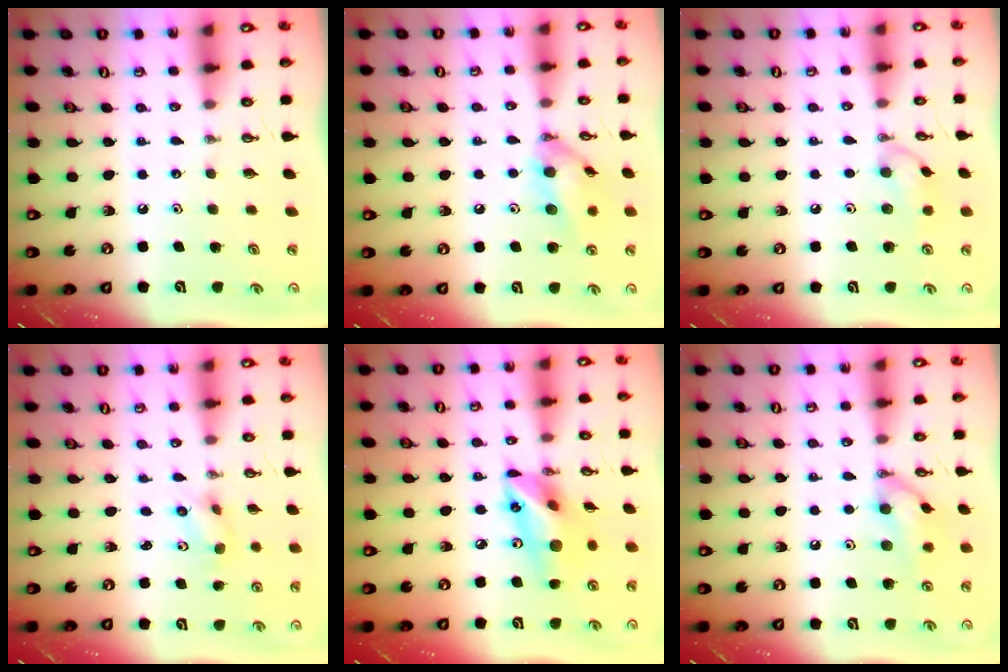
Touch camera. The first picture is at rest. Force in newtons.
{"total": 12.3, "press": 12.3, "slide": 0.9}
{"total": 8.5, "press": 8.4, "slide": 1.6}
{"total": 2.8, "press": 2.6, "slide": 1.1}
{"total": 16.3, "press": 15.9, "slide": 3.6}
{"total": 11.6, "press": 11.4, "slide": 1.7}